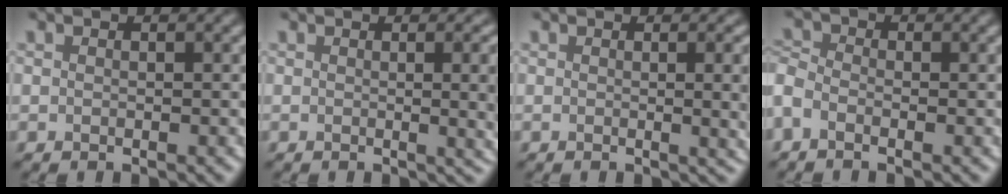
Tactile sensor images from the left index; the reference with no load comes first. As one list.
[{"total": 5.9, "force": [0.1, 2.3, 5.4], "torque": [-0.034, 0.001, 0.004]}, {"total": 5.0, "force": [0.1, 1.9, 4.7], "torque": [-0.031, 0.001, 0.003]}, {"total": 2.1, "force": [-1.1, 1.2, 1.2], "torque": [-0.039, -0.001, -0.032]}]